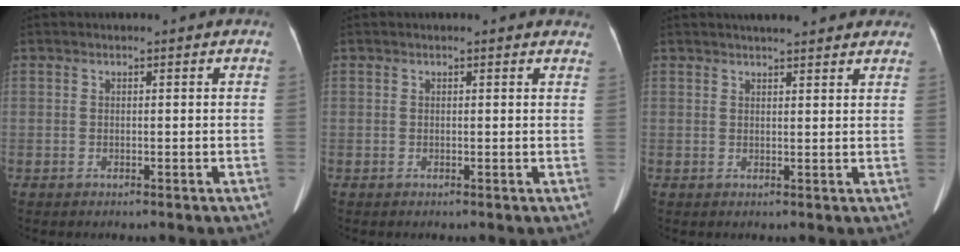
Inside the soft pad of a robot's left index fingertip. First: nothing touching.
{"total": 4.0, "force": [3.7, 1.0, 1.3], "torque": [-0.007, 0.004, 0.021]}
{"total": 10.4, "force": [9.0, 2.2, 4.7], "torque": [-0.050, 0.022, 0.102]}